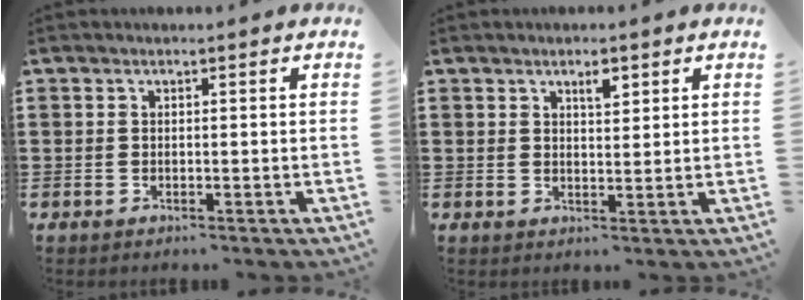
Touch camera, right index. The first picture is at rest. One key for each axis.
{"total": 2.4, "fx": 1.5, "fy": 0.9, "fz": 1.7, "tx": -0.028, "ty": 0.001, "tz": 0.024}